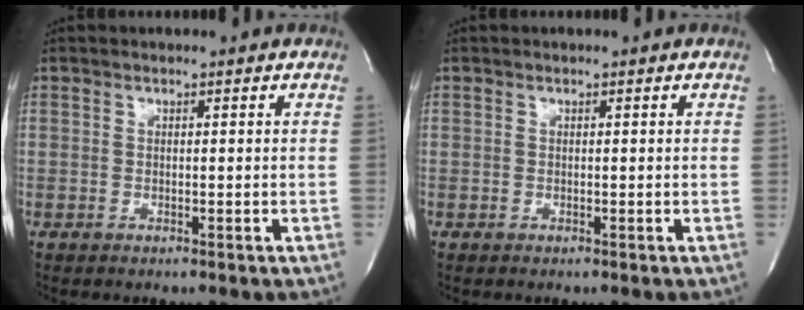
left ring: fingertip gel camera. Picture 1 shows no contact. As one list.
[{"total": 0.0}]